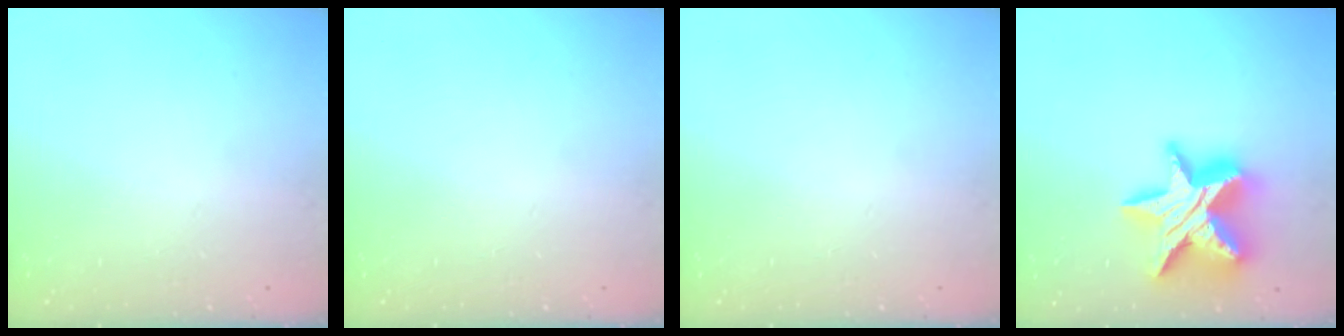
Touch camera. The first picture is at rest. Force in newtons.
{"total": 0.0}
{"total": 0.0}
{"total": 24.8, "press": 24.8, "slide": 1.7}